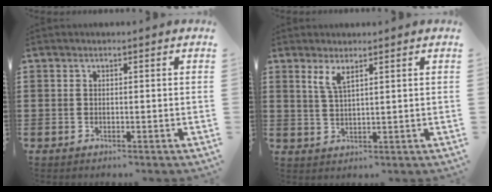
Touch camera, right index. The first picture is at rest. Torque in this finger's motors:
{"motor_torque": [0.41, 0.03, 0.09, 0.06]}